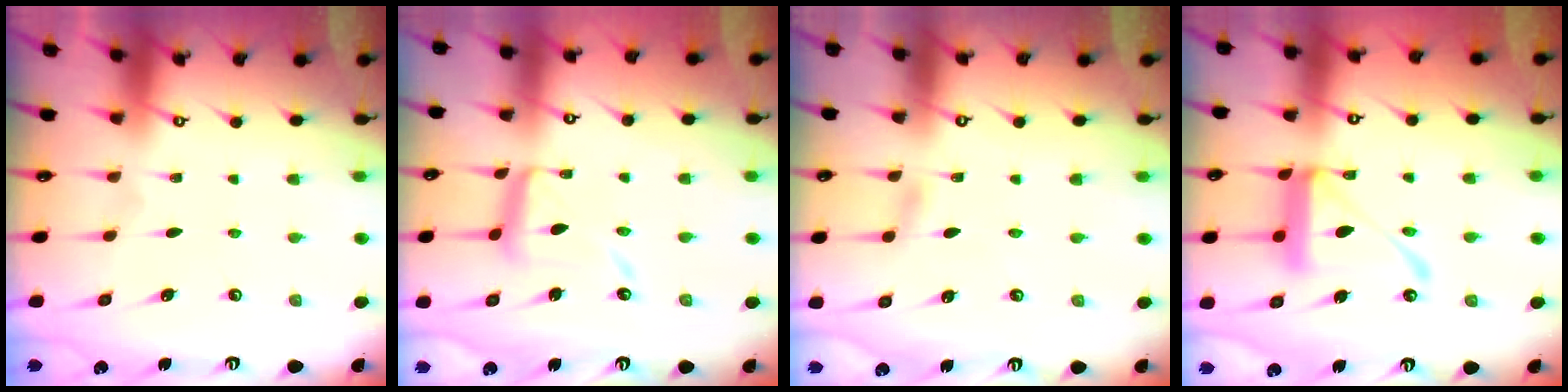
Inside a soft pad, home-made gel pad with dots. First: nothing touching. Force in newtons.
{"total": 11.3, "press": 11.3, "slide": 1.0}
{"total": 2.2, "press": 2.2, "slide": 0.3}
{"total": 15.8, "press": 15.7, "slide": 1.7}